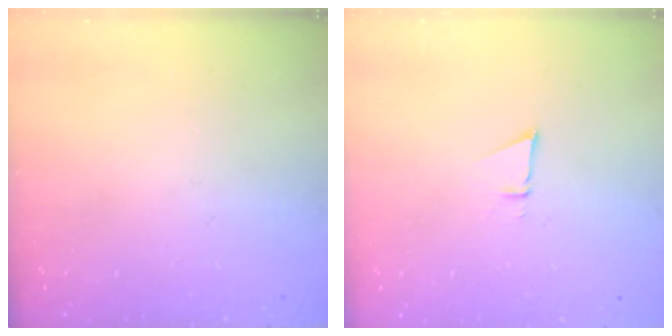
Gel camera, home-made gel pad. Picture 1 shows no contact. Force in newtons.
{"total": 2.6, "press": 2.5, "slide": 0.8}